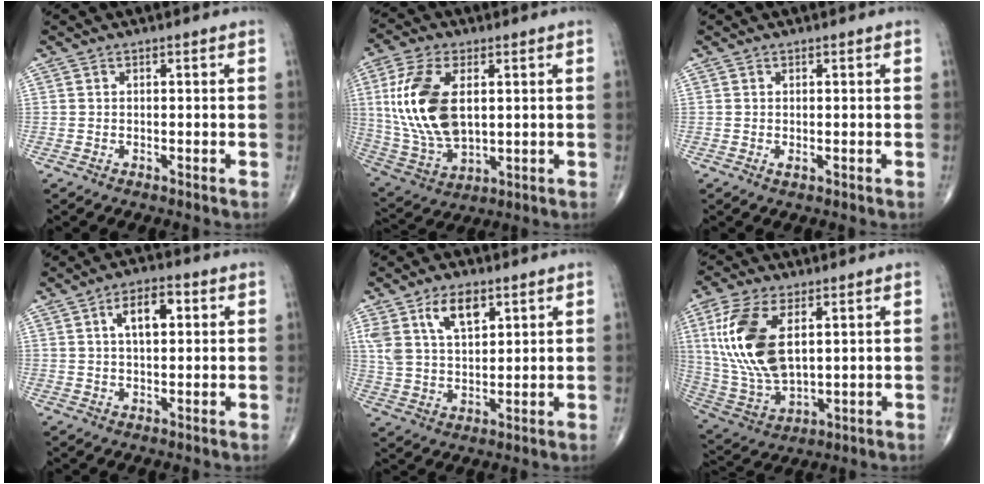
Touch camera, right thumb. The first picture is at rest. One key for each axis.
{"total": 17.0, "fx": 2.9, "fy": 9.4, "fz": 13.9, "tx": -0.285, "ty": -0.011, "tz": 0.065}
{"total": 0.6, "fx": -0.1, "fy": 0.3, "fz": 0.5, "tx": -0.007, "ty": -0.001, "tz": -0.001}
{"total": 7.0, "fx": 2.0, "fy": 3.4, "fz": 5.7, "tx": -0.086, "ty": 0.007, "tz": 0.030}
{"total": 9.6, "fx": 5.0, "fy": 5.1, "fz": 6.5, "tx": -0.110, "ty": -0.017, "tz": 0.100}
{"total": 17.3, "fx": 4.6, "fy": 8.9, "fz": 14.1, "tx": -0.297, "ty": -0.016, "tz": 0.098}